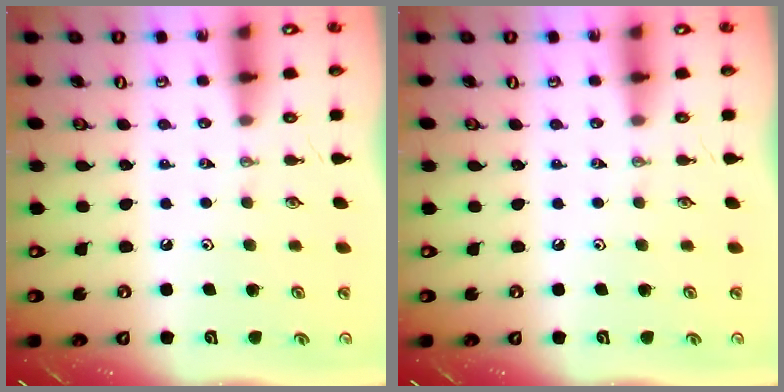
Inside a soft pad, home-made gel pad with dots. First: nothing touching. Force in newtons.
{"total": 0.0}